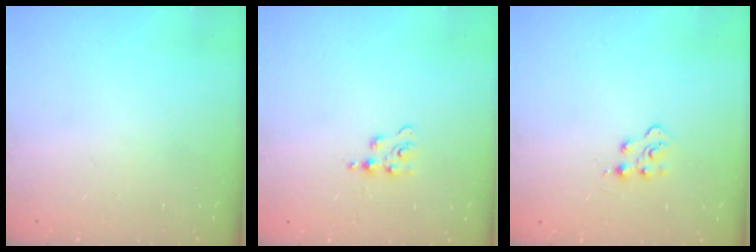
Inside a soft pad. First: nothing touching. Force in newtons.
{"total": 3.4, "press": 3.3, "slide": 0.5}
{"total": 4.0, "press": 4.0, "slide": 0.4}